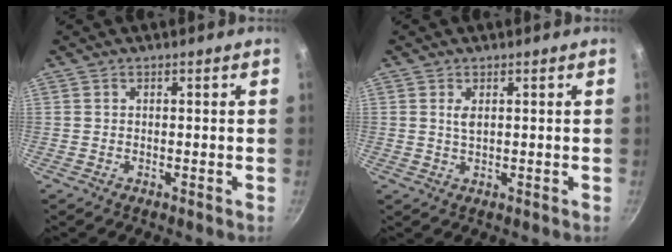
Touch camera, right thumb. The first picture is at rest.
{"total": 1.9, "force": [0.6, 0.9, 1.5], "torque": [-0.028, -0.005, 0.013]}